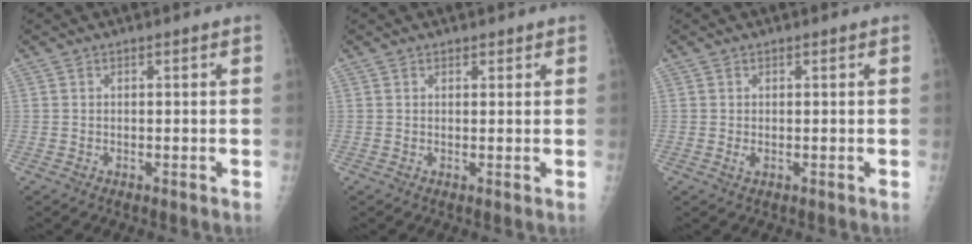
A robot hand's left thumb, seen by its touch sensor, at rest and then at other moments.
{"total": 1.3, "force": [1.0, 0.8, 0.2], "torque": [0.011, -0.006, 0.010]}
{"total": 1.0, "force": [0.3, 0.6, 0.7], "torque": [-0.014, -0.003, 0.008]}